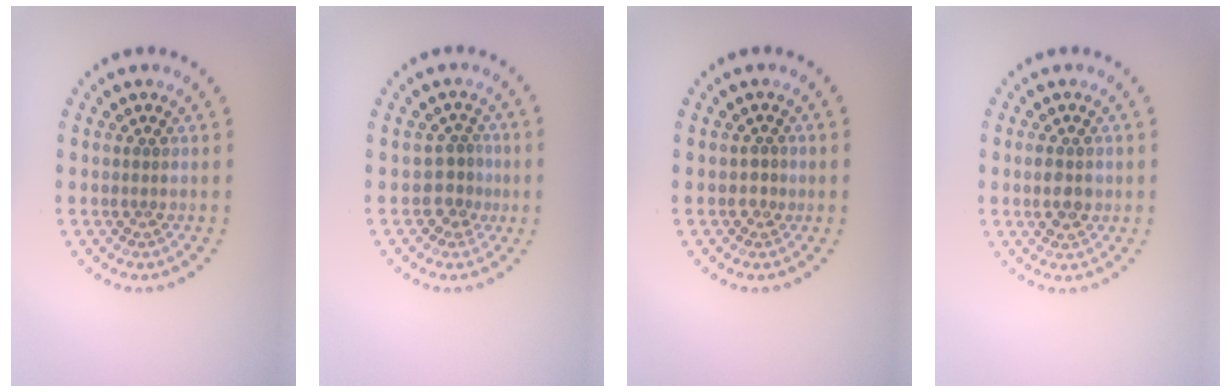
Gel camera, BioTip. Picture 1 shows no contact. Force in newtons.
{"total": 2.1, "press": 1.7, "slide": 1.2}
{"total": 1.0, "press": 0.8, "slide": 0.6}
{"total": 2.1, "press": 2.1, "slide": 0.1}